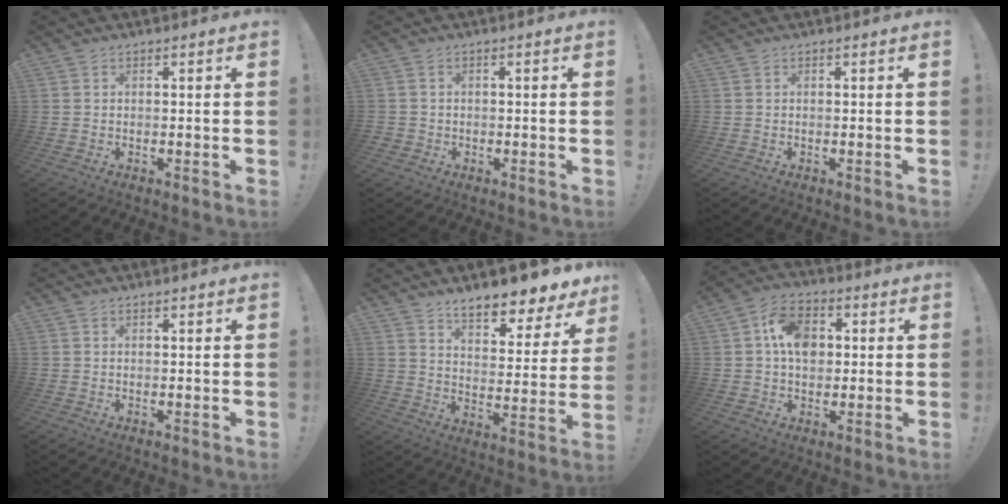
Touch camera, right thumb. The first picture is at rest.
{"total": 1.4, "force": [-0.2, 1.4, 0.3], "torque": [-0.008, 0.005, -0.003]}
{"total": 0.0}
{"total": 0.0}
{"total": 10.1, "force": [8.4, 2.7, 4.9], "torque": [-0.068, -0.074, 0.143]}
{"total": 10.8, "force": [2.1, 7.9, 7.1], "torque": [-0.100, 0.010, 0.041]}